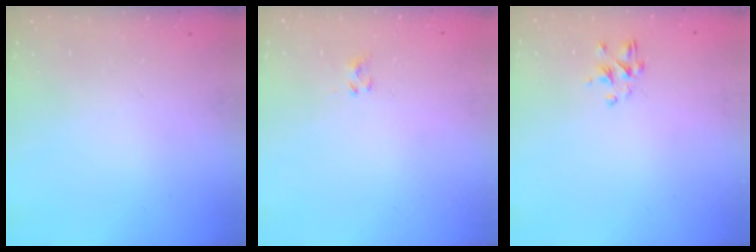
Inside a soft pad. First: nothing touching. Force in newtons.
{"total": 1.9, "press": 1.7, "slide": 0.7}
{"total": 2.8, "press": 2.7, "slide": 0.7}